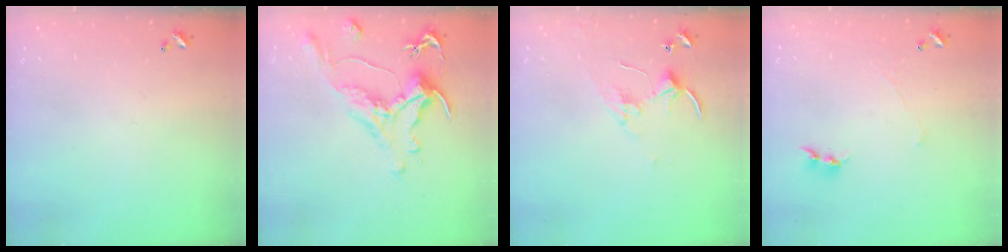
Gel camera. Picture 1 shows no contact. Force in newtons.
{"total": 1.5, "press": 0.4, "slide": 1.5}
{"total": 5.5, "press": 5.5, "slide": 0.3}
{"total": 1.0, "press": 0.8, "slide": 0.6}